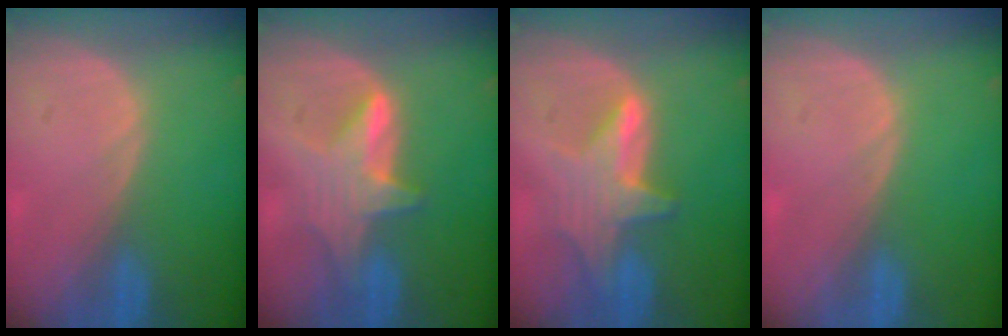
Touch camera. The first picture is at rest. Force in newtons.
{"total": 6.0, "press": 5.9, "slide": 1.1}
{"total": 6.9, "press": 6.5, "slide": 2.4}
{"total": 0.0}